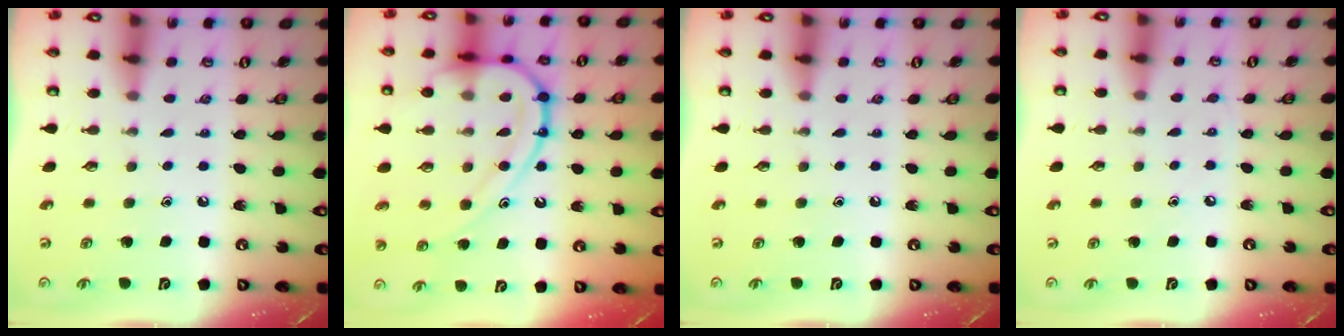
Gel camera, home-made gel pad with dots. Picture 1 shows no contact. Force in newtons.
{"total": 19.1, "press": 19.1, "slide": 1.6}
{"total": 0.0}
{"total": 3.7, "press": 3.6, "slide": 0.6}